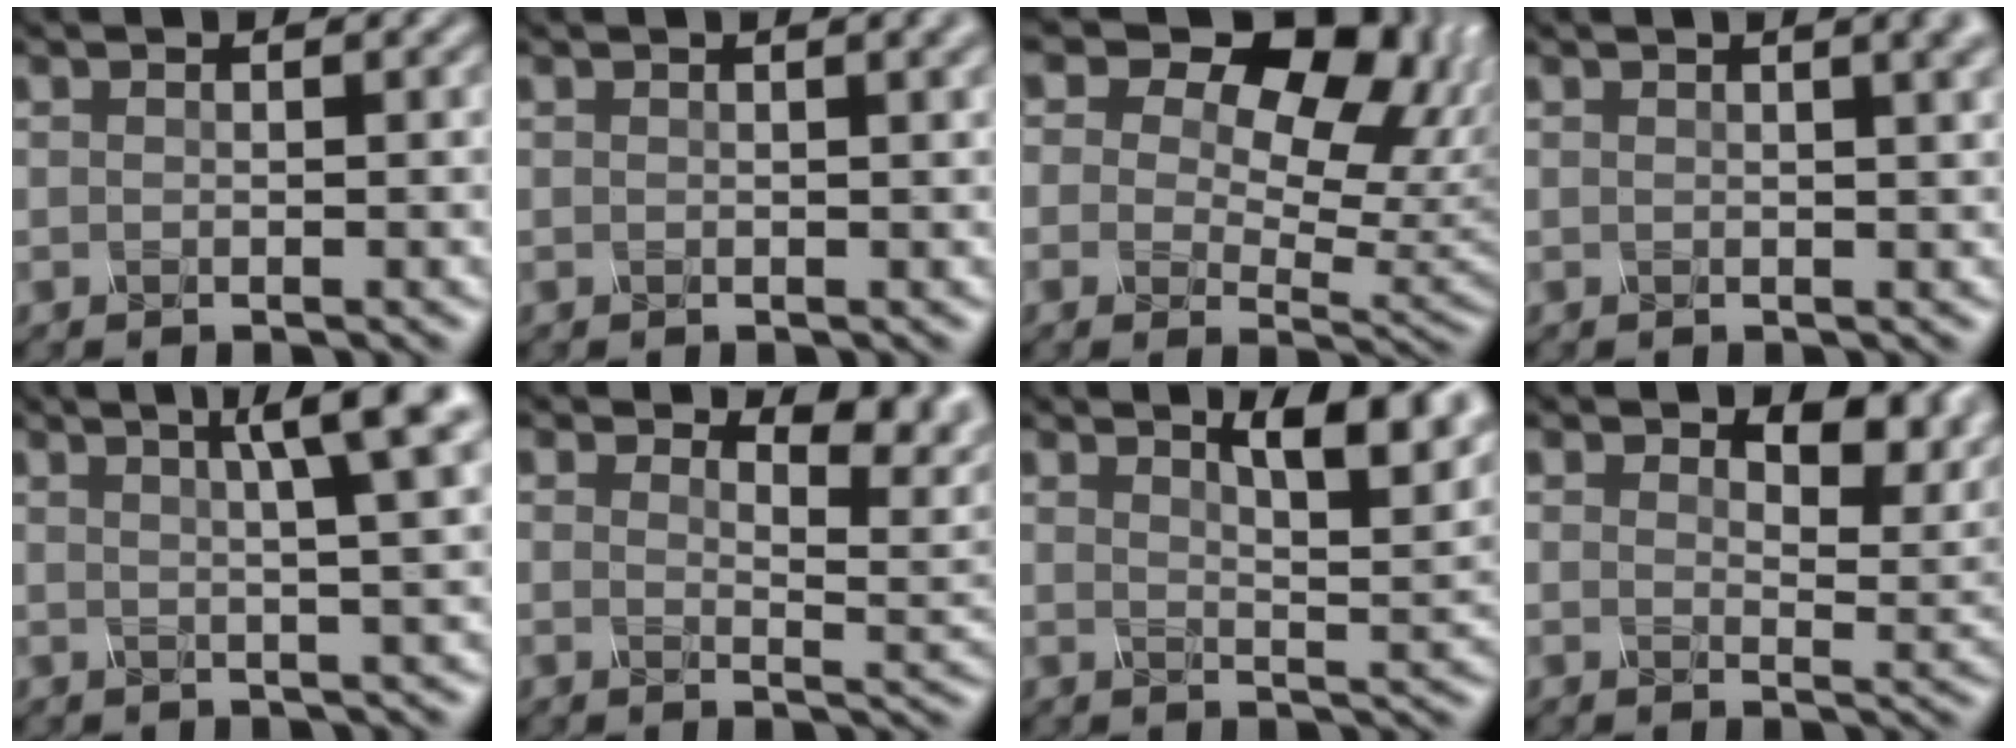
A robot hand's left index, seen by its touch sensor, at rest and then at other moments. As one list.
[{"total": 2.8, "force": [1.6, 1.1, 2.1], "torque": [-0.012, 0.008, 0.014]}, {"total": 16.0, "force": [7.0, 10.1, 10.2], "torque": [-0.148, 0.042, 0.106]}, {"total": 5.4, "force": [2.7, 2.4, 3.9], "torque": [-0.017, 0.034, 0.000]}, {"total": 6.2, "force": [2.5, 1.5, 5.5], "torque": [-0.048, 0.023, 0.024]}, {"total": 5.1, "force": [3.1, 2.3, 3.4], "torque": [-0.042, -0.002, 0.039]}, {"total": 6.0, "force": [3.4, 2.0, 4.5], "torque": [-0.050, 0.006, 0.039]}, {"total": 6.0, "force": [2.8, 3.1, 4.2], "torque": [-0.059, -0.006, 0.038]}]